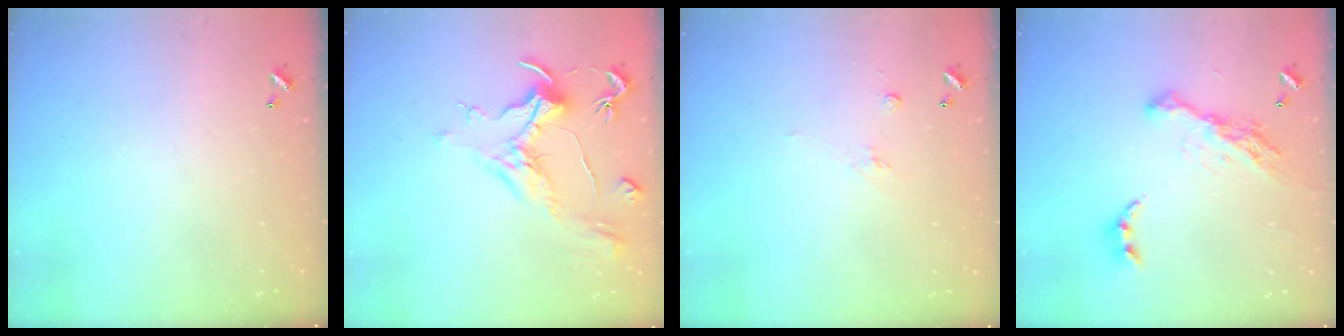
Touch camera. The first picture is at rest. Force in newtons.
{"total": 1.1, "press": 0.1, "slide": 1.1}
{"total": 1.7, "press": 1.5, "slide": 0.8}
{"total": 13.6, "press": 13.5, "slide": 1.2}